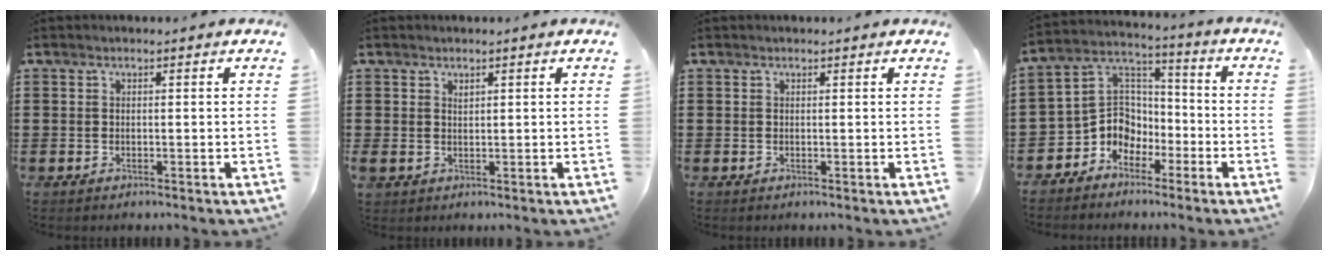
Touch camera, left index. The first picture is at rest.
{"total": 1.1, "force": [0.8, 0.7, 0.3], "torque": [-0.008, 0.003, 0.015]}
{"total": 0.0}
{"total": 6.9, "force": [-3.5, 5.8, 1.4], "torque": [-0.059, 0.002, -0.075]}